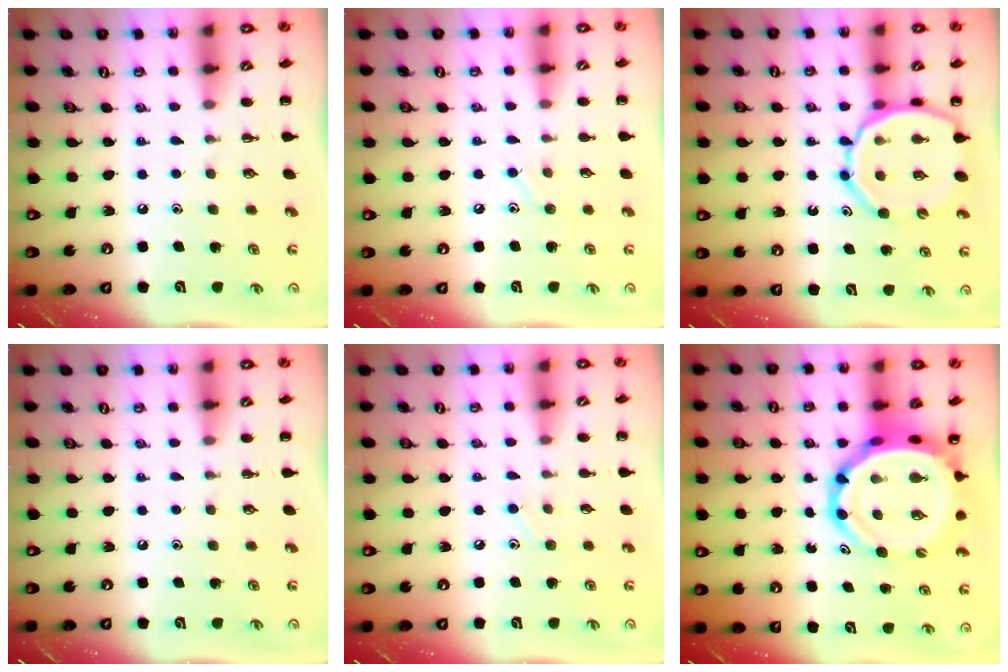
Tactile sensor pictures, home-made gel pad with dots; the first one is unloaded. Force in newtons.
{"total": 6.2, "press": 5.9, "slide": 2.0}
{"total": 13.2, "press": 12.9, "slide": 3.1}
{"total": 0.0}
{"total": 4.8, "press": 4.5, "slide": 1.6}
{"total": 11.0, "press": 10.6, "slide": 3.0}